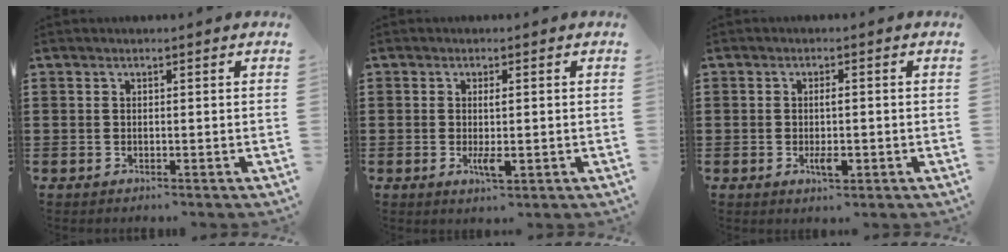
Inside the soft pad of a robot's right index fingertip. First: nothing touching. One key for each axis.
{"total": 2.9, "fx": -0.4, "fy": 0.8, "fz": 2.8, "tx": -0.062, "ty": -0.006, "tz": -0.012}
{"total": 3.2, "fx": -0.6, "fy": 1.1, "fz": 2.9, "tx": -0.059, "ty": -0.002, "tz": -0.013}